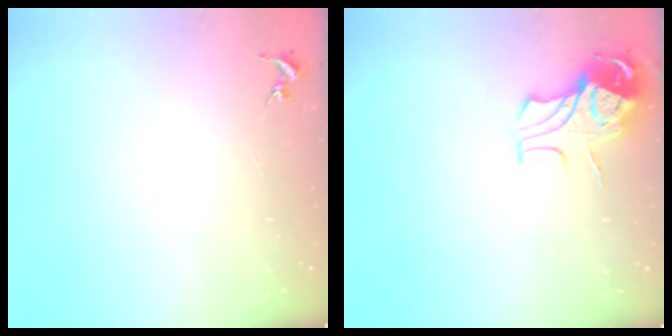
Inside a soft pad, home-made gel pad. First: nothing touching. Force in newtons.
{"total": 9.3, "press": 9.3, "slide": 1.2}